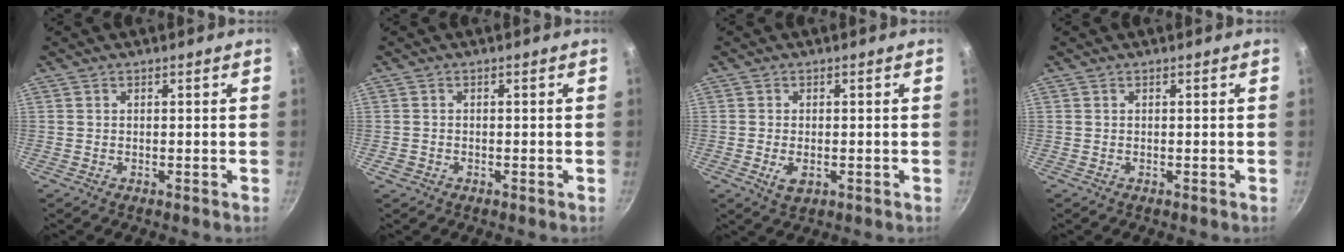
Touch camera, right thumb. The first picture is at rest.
{"total": 1.4, "force": [-0.7, 1.1, 0.5], "torque": [-0.011, 0.002, -0.008]}
{"total": 3.4, "force": [-0.9, 1.9, 2.6], "torque": [-0.045, -0.004, -0.011]}
{"total": 0.0}